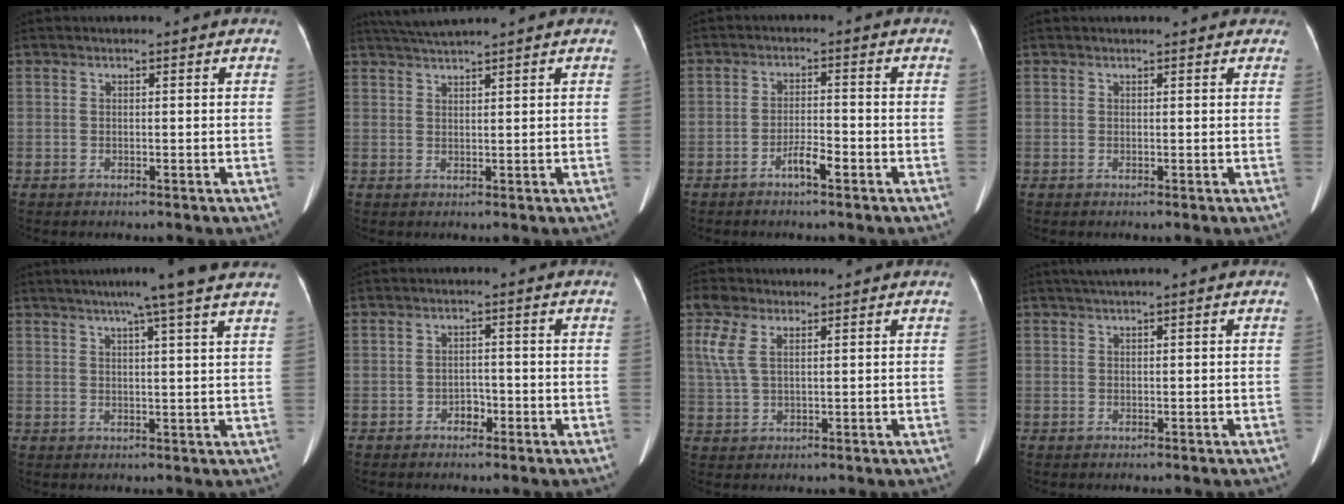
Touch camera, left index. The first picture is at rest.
{"total": 3.5, "force": [3.2, -1.1, 1.2], "torque": [-0.022, 0.009, 0.063]}
{"total": 3.1, "force": [-2.0, 0.4, 2.3], "torque": [-0.040, 0.001, -0.039]}
{"total": 4.2, "force": [3.7, 1.3, 1.7], "torque": [-0.018, 0.022, 0.032]}
{"total": 10.2, "force": [7.8, -1.2, 6.4], "torque": [-0.097, 0.018, 0.087]}
{"total": 1.8, "force": [-1.2, 1.2, 0.8], "torque": [-0.006, 0.007, -0.021]}
{"total": 4.6, "force": [1.9, 2.1, 3.6], "torque": [-0.106, 0.013, 0.048]}
{"total": 0.9, "force": [0.6, 0.1, 0.7], "torque": [-0.014, 0.018, 0.017]}